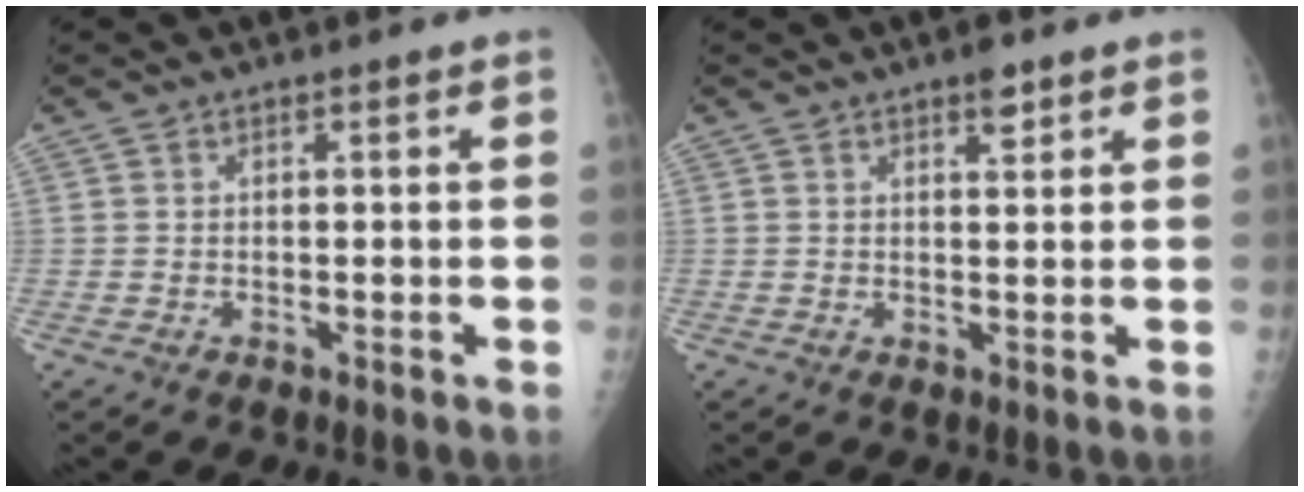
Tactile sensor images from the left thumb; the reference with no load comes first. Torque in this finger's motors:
{"motor_torque": [1.44, 0.89, 0.26, -0.05, 0.06]}